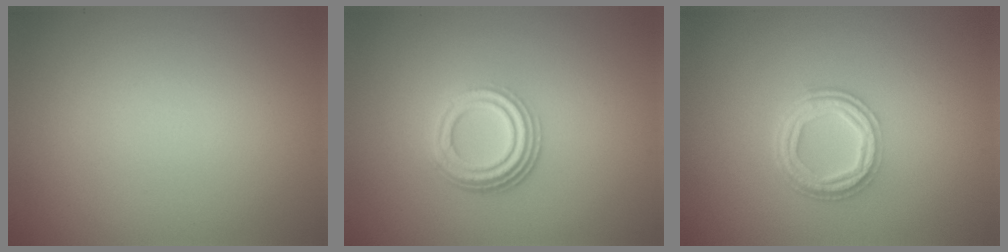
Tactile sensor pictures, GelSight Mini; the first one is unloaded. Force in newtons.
{"total": 4.2, "press": 3.1, "slide": 2.9}
{"total": 4.1, "press": 3.0, "slide": 2.8}